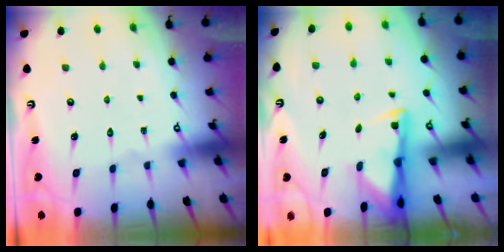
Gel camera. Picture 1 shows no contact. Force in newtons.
{"total": 2.8, "press": 2.8, "slide": 0.5}